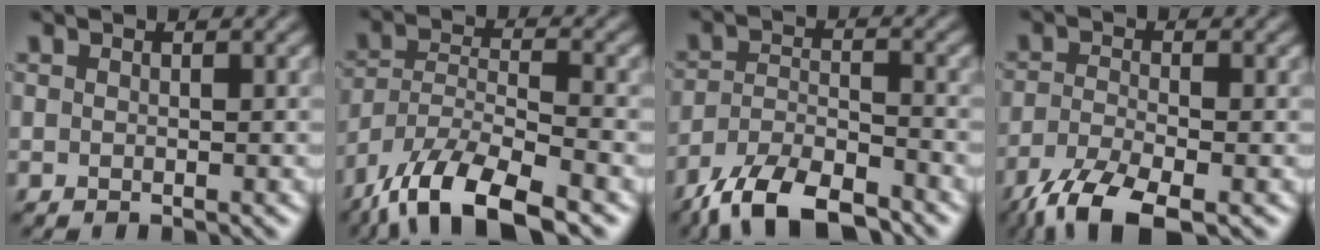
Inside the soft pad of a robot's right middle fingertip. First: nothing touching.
{"total": 10.6, "force": [-8.1, 3.1, 6.1], "torque": [-0.112, -0.005, -0.153]}
{"total": 7.9, "force": [-6.4, 2.4, 3.9], "torque": [-0.069, -0.003, -0.124]}
{"total": 6.3, "force": [-4.7, 1.8, 3.9], "torque": [-0.088, -0.016, -0.097]}